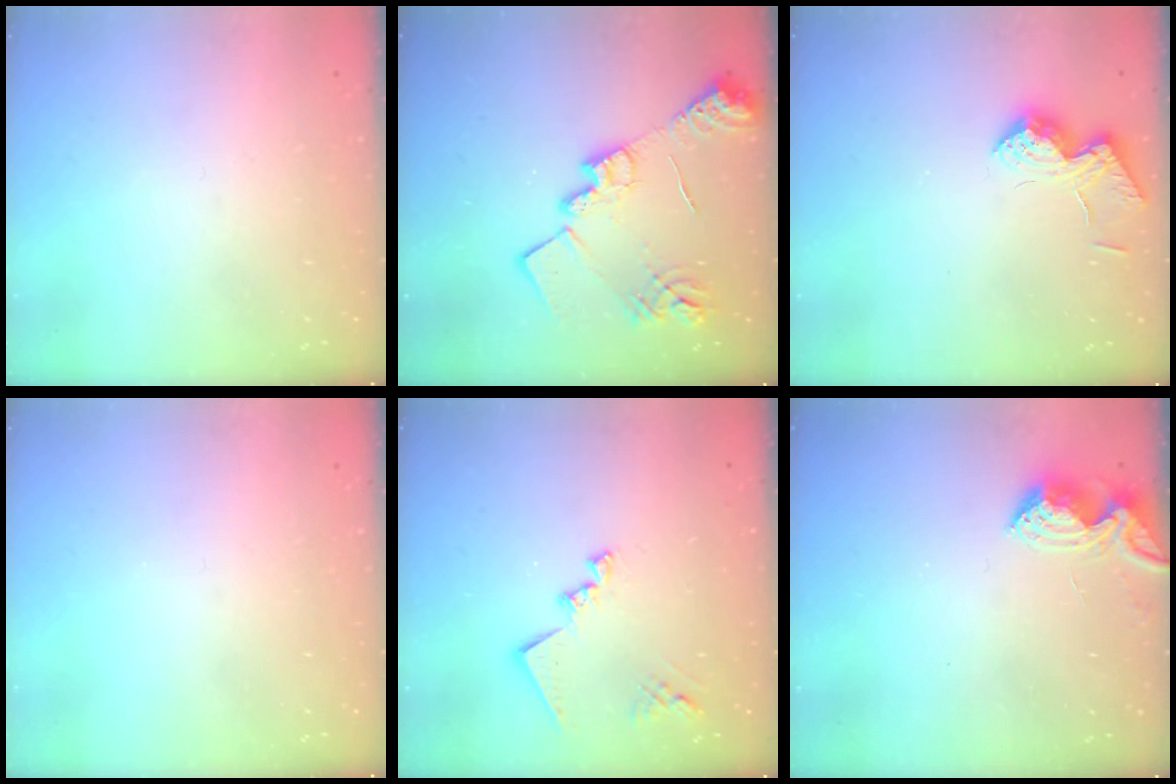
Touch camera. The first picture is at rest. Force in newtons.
{"total": 16.9, "press": 16.9, "slide": 1.4}
{"total": 13.4, "press": 13.4, "slide": 1.0}
{"total": 0.0}
{"total": 14.1, "press": 14.0, "slide": 0.9}
{"total": 6.9, "press": 6.9, "slide": 0.7}